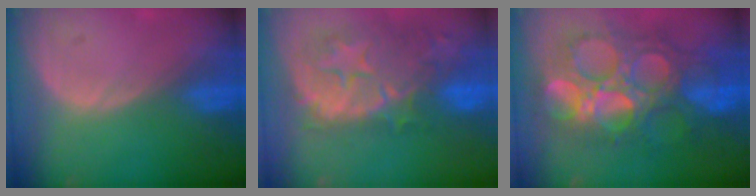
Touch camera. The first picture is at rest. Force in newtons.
{"total": 11.7, "press": 10.7, "slide": 4.8}
{"total": 13.6, "press": 13.5, "slide": 1.5}